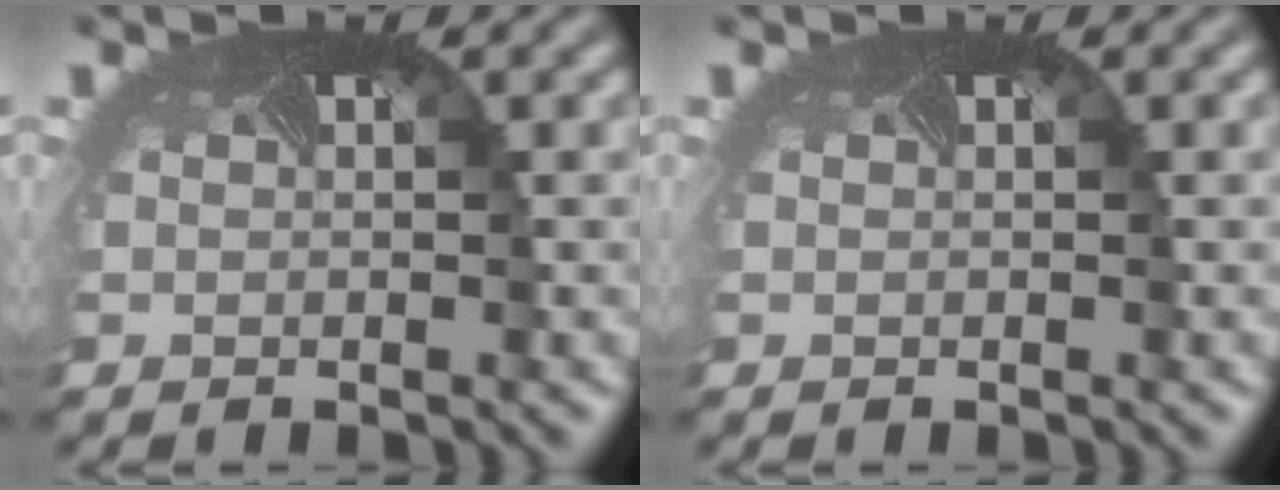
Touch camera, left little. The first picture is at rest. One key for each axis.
{"total": 0.0}